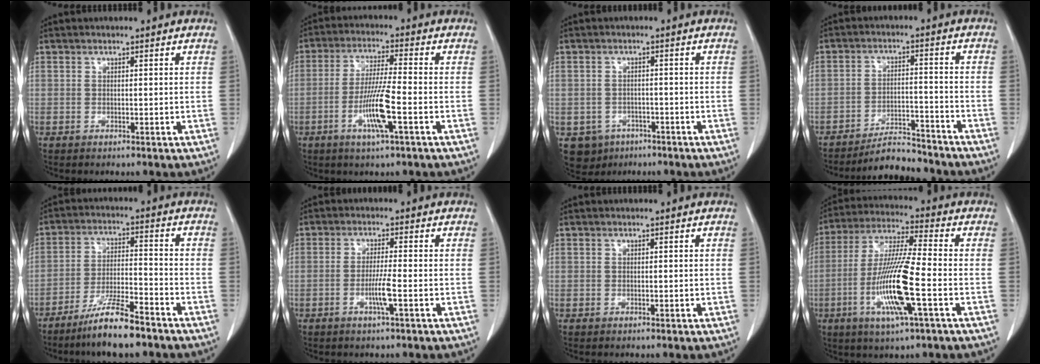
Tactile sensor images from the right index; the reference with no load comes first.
{"total": 8.2, "force": [-2.9, -0.1, 7.7], "torque": [-0.148, -0.010, -0.057]}
{"total": 5.2, "force": [-2.9, 4.2, 0.8], "torque": [-0.009, 0.008, -0.037]}
{"total": 7.3, "force": [-7.0, 1.4, 1.2], "torque": [-0.017, 0.006, -0.116]}
{"total": 9.5, "force": [-7.3, 0.8, 6.1], "torque": [-0.115, -0.019, -0.133]}
{"total": 3.5, "force": [-1.2, -0.5, 3.3], "torque": [-0.065, -0.006, -0.026]}
{"total": 0.0}
{"total": 13.7, "force": [-3.9, 0.4, 13.1], "torque": [-0.266, -0.014, -0.078]}